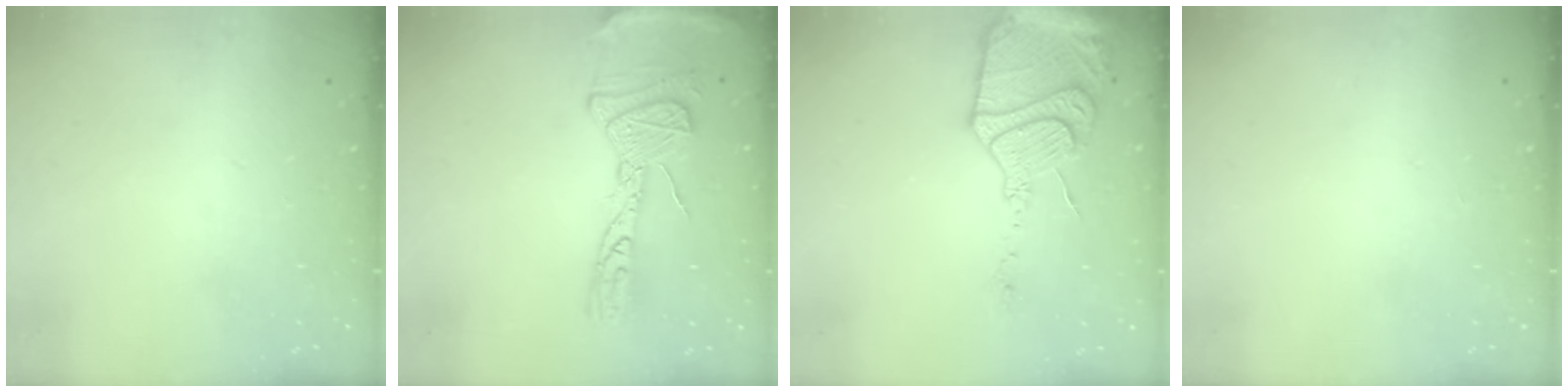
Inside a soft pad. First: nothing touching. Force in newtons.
{"total": 16.8, "press": 16.7, "slide": 1.7}
{"total": 19.2, "press": 19.1, "slide": 1.6}
{"total": 0.0}